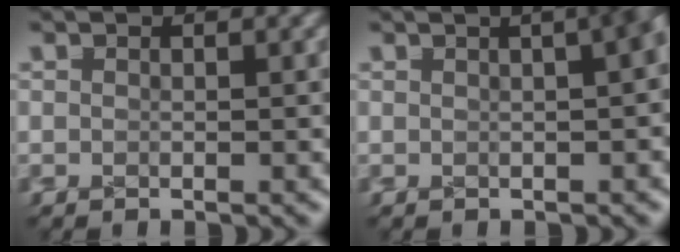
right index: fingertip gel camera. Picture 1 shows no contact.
{"total": 4.5, "force": [0.8, 2.3, 3.8], "torque": [-0.018, 0.021, 0.004]}